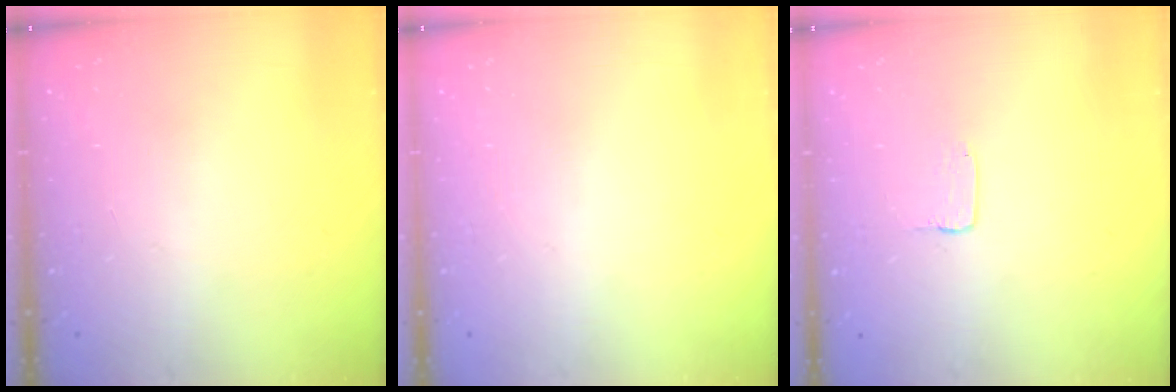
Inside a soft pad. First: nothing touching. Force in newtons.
{"total": 0.0}
{"total": 1.0, "press": 1.0, "slide": 0.1}